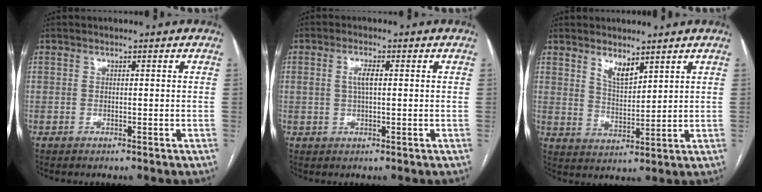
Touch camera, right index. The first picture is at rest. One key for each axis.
{"total": 2.6, "fx": 0.4, "fy": 0.7, "fz": 2.5, "tx": -0.050, "ty": 0.005, "tz": 0.008}
{"total": 4.4, "fx": 3.3, "fy": 1.5, "fz": 2.6, "tx": -0.051, "ty": -0.010, "tz": 0.066}